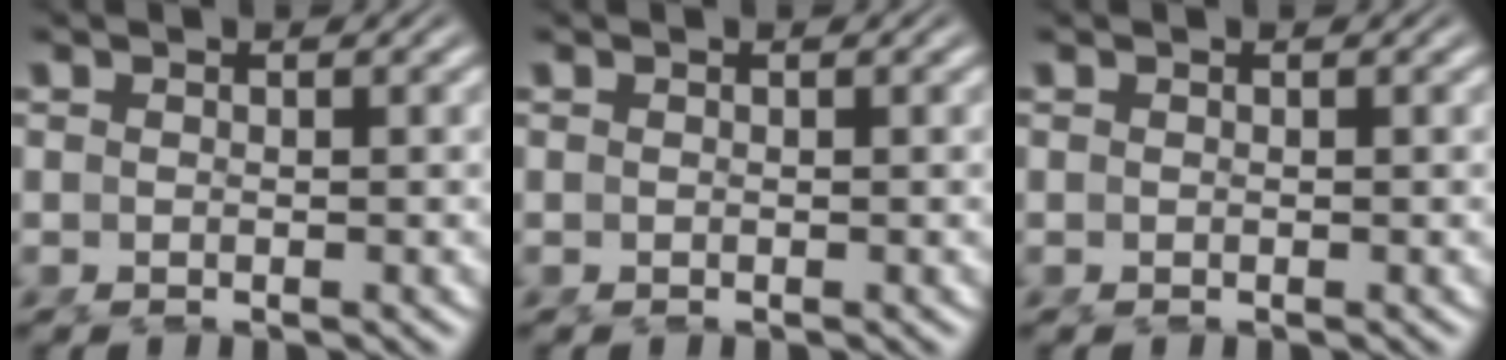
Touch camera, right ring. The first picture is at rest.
{"total": 0.0}
{"total": 0.0}